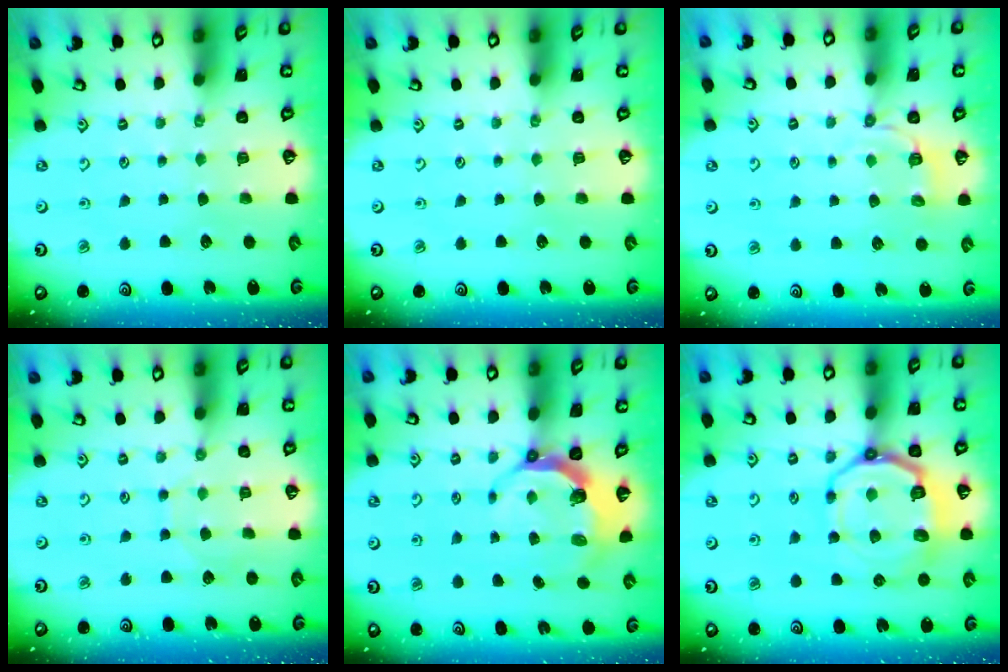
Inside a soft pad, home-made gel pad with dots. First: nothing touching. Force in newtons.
{"total": 0.0}
{"total": 3.8, "press": 3.3, "slide": 2.0}
{"total": 5.0, "press": 4.9, "slide": 0.5}
{"total": 5.5, "press": 4.1, "slide": 3.7}
{"total": 14.4, "press": 14.1, "slide": 3.0}